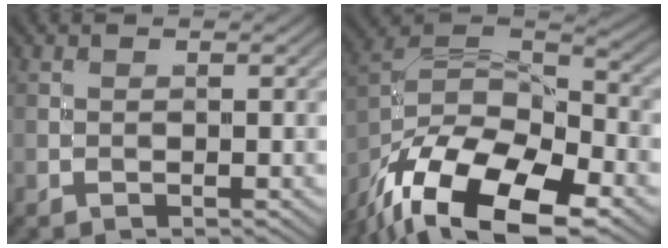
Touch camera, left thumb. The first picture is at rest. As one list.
[{"total": 18.4, "force": [-11.6, 8.0, 11.8], "torque": [-0.261, -0.042, -0.194]}]